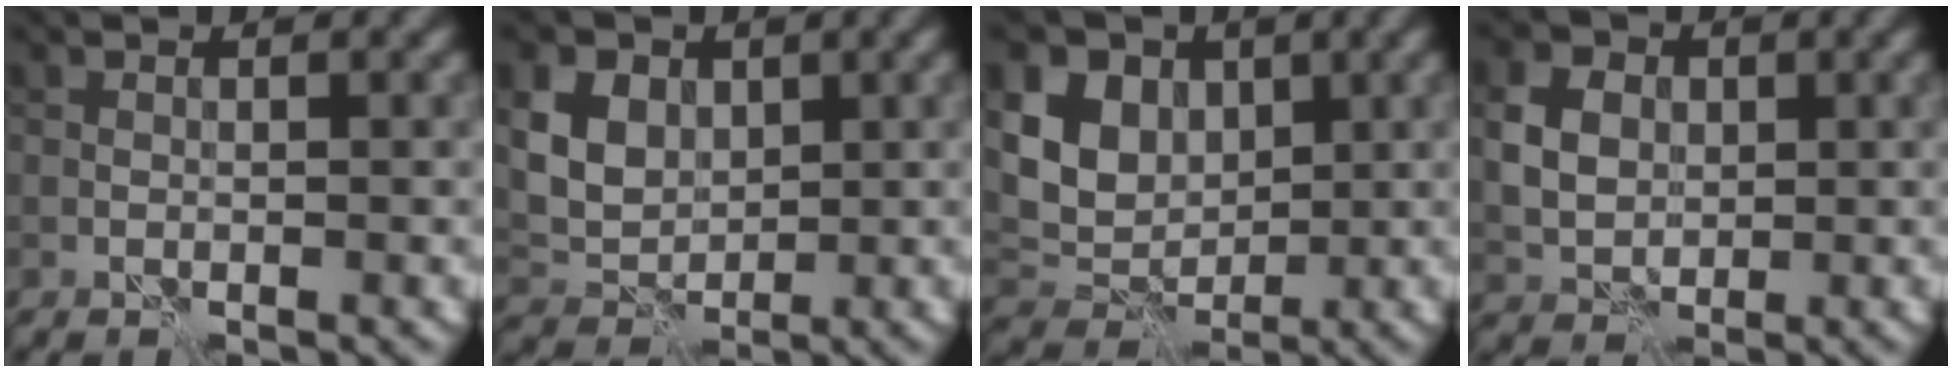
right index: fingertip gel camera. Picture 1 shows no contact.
{"total": 7.1, "force": [2.5, 5.4, 3.9], "torque": [-0.094, 0.017, 0.038]}
{"total": 8.5, "force": [2.7, 6.6, 4.6], "torque": [-0.098, 0.025, 0.029]}
{"total": 4.6, "force": [0.7, 3.7, 2.7], "torque": [-0.062, 0.006, 0.007]}